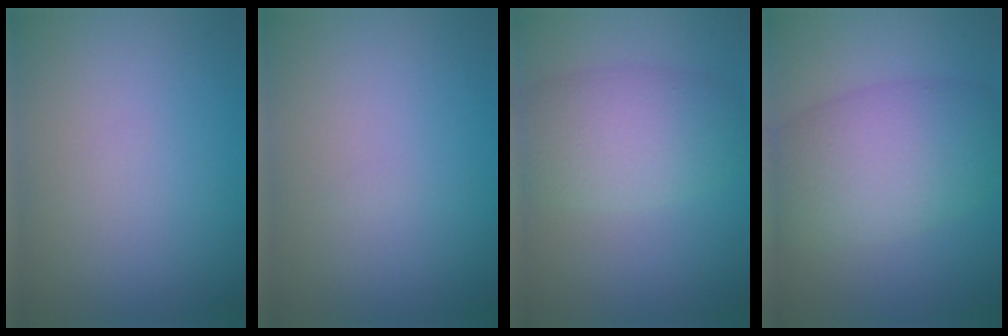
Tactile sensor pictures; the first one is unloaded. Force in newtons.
{"total": 0.0}
{"total": 5.6, "press": 5.6, "slide": 0.2}
{"total": 7.6, "press": 7.6, "slide": 0.4}